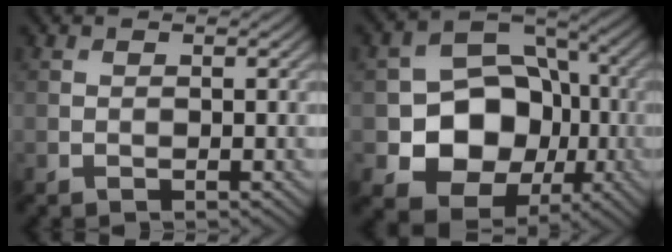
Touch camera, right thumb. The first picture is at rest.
{"total": 12.2, "force": [-2.6, 9.8, 6.8], "torque": [-0.120, -0.017, -0.059]}